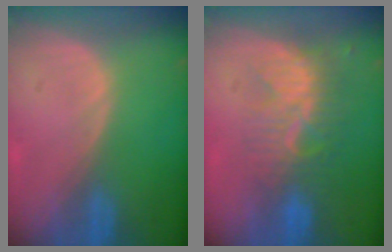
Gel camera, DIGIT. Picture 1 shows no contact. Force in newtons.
{"total": 8.5, "press": 7.7, "slide": 3.6}